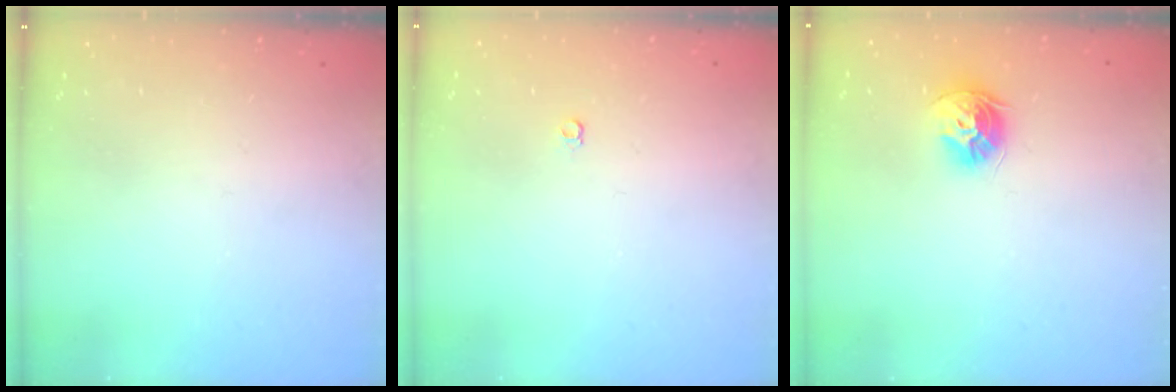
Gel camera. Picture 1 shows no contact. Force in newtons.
{"total": 3.6, "press": 3.6, "slide": 0.6}
{"total": 9.6, "press": 9.6, "slide": 0.9}